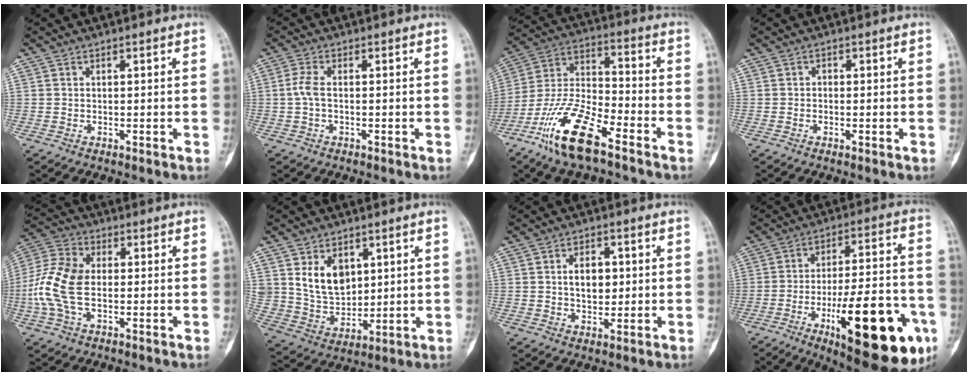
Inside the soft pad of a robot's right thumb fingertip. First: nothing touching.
{"total": 3.0, "force": [-0.2, 1.2, 2.8], "torque": [-0.067, 0.000, -0.010]}
{"total": 16.0, "force": [-9.9, 5.3, 11.4], "torque": [-0.228, 0.057, -0.193]}
{"total": 0.8, "force": [-0.2, 0.5, 0.6], "torque": [-0.003, 0.001, -0.007]}
{"total": 11.9, "force": [-0.9, 7.0, 9.6], "torque": [-0.217, 0.023, -0.023]}
{"total": 11.5, "force": [4.0, 8.2, 7.0], "torque": [-0.093, -0.025, 0.094]}
{"total": 6.2, "force": [0.8, 4.1, 4.7], "torque": [-0.051, -0.004, 0.013]}
{"total": 27.6, "force": [-10.7, 9.0, 23.8], "torque": [-0.298, 0.040, -0.146]}